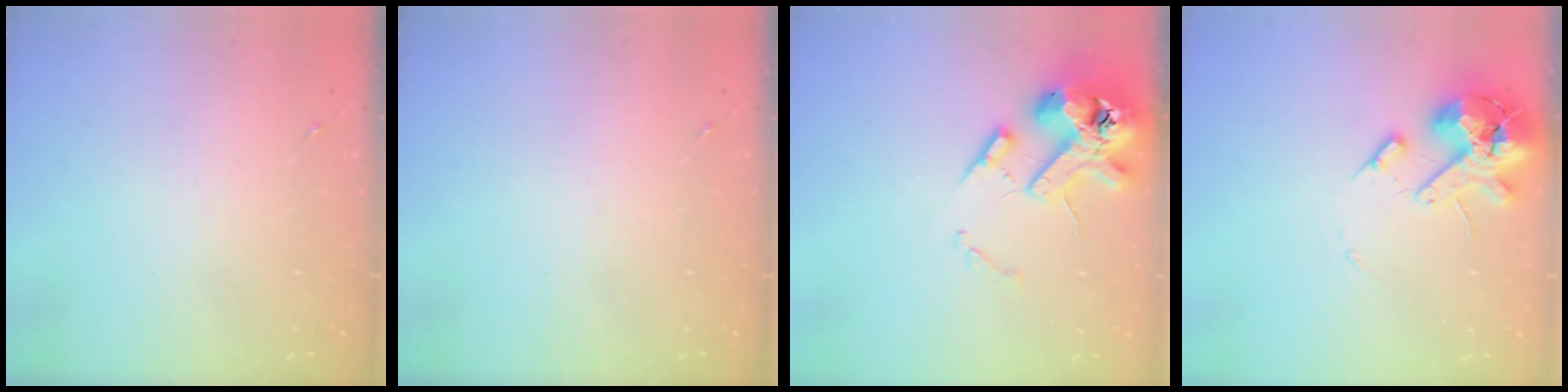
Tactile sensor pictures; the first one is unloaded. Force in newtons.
{"total": 0.0}
{"total": 14.5, "press": 14.3, "slide": 2.0}
{"total": 14.6, "press": 14.4, "slide": 2.4}